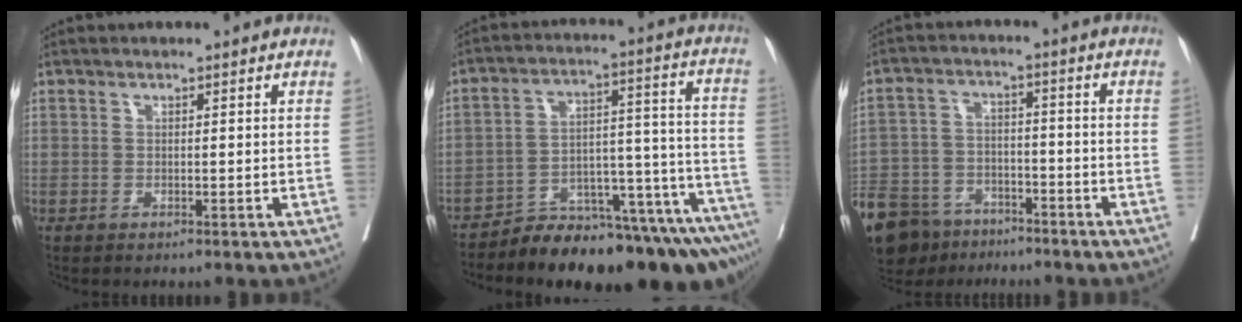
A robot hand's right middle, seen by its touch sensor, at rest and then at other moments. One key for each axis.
{"total": 21.6, "fx": -18.8, "fy": 4.1, "fz": 10.0, "tx": -0.063, "ty": 0.040, "tz": -0.265}
{"total": 17.6, "fx": -13.0, "fy": 9.6, "fz": 6.8, "tx": -0.180, "ty": -0.006, "tz": -0.207}